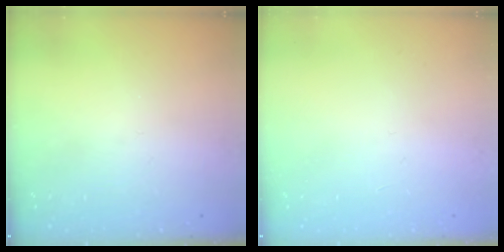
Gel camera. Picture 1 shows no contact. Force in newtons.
{"total": 0.0}